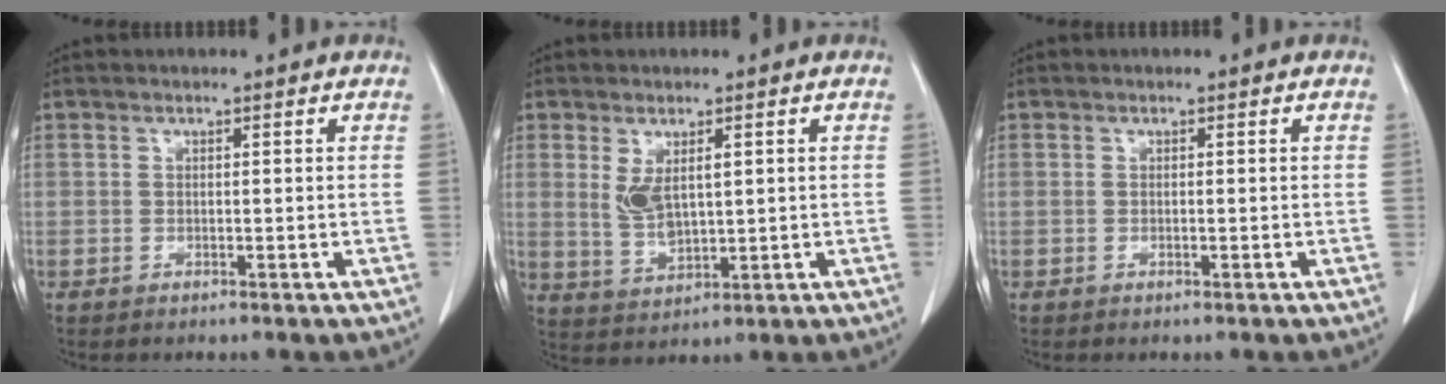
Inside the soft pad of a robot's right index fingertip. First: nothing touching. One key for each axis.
{"total": 5.0, "fx": 1.4, "fy": 2.1, "fz": 4.4, "tx": -0.088, "ty": 0.000, "tz": 0.040}
{"total": 0.0}